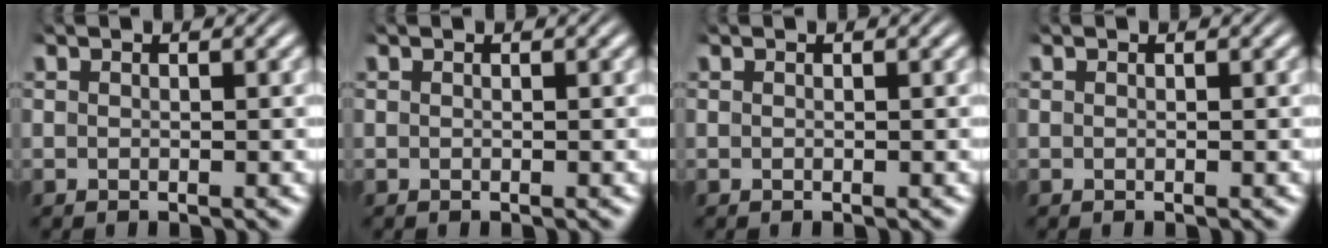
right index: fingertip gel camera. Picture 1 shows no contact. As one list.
[{"total": 0.0}, {"total": 0.0}, {"total": 0.0}]